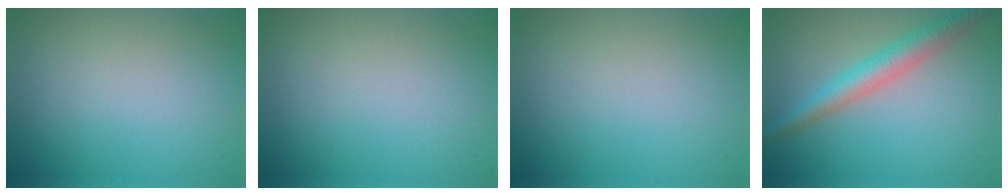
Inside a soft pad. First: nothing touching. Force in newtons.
{"total": 0.0}
{"total": 0.0}
{"total": 4.2, "press": 4.2, "slide": 0.1}